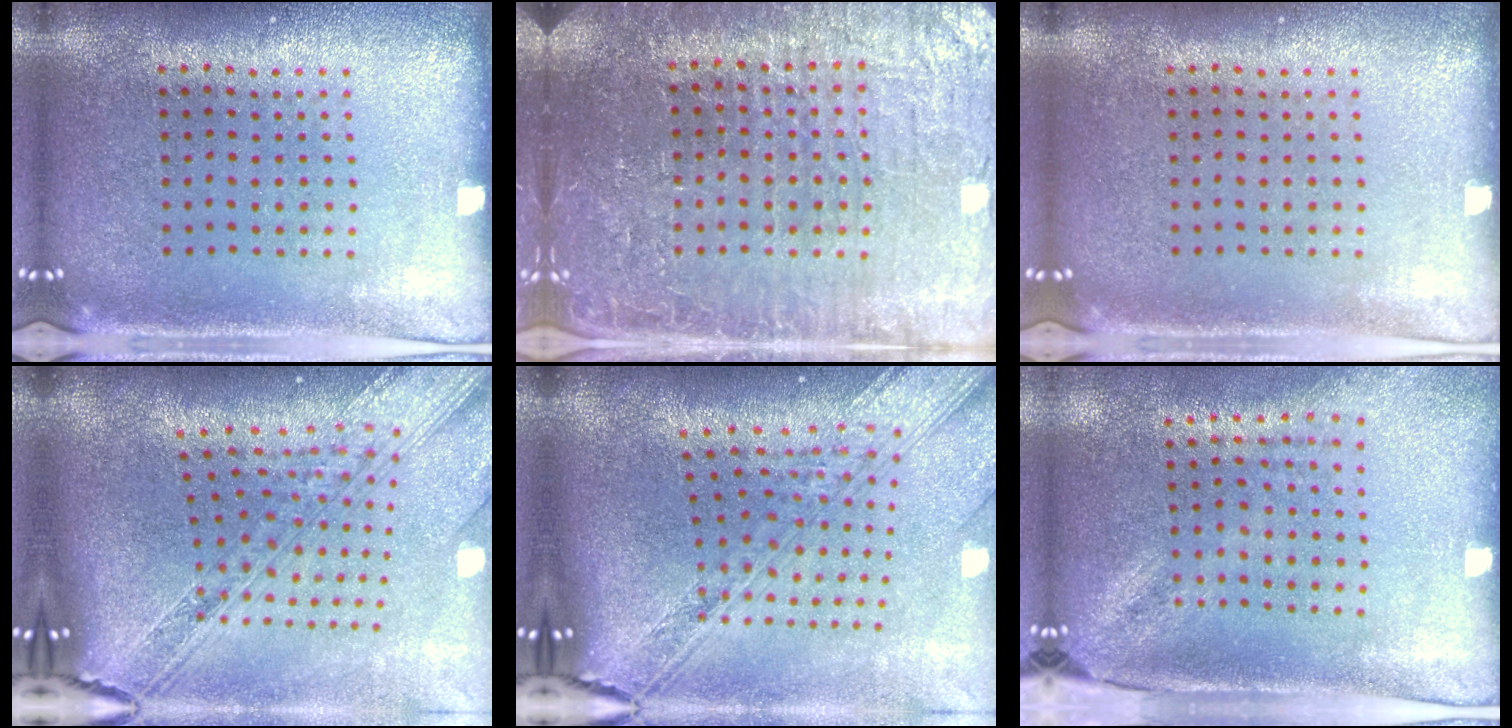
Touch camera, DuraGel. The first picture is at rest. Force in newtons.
{"total": 4.3, "press": 4.1, "slide": 1.3}
{"total": 0.0}
{"total": 4.1, "press": 2.9, "slide": 2.9}
{"total": 4.1, "press": 2.9, "slide": 2.8}
{"total": 1.9, "press": 1.5, "slide": 1.2}